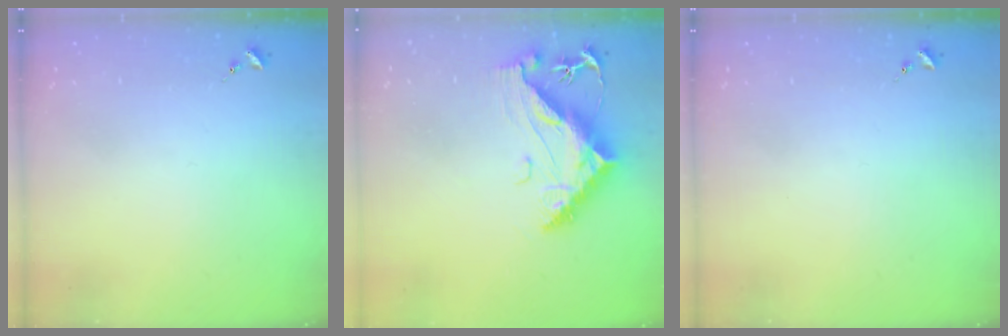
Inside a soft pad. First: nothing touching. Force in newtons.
{"total": 13.3, "press": 13.2, "slide": 1.3}
{"total": 0.0}